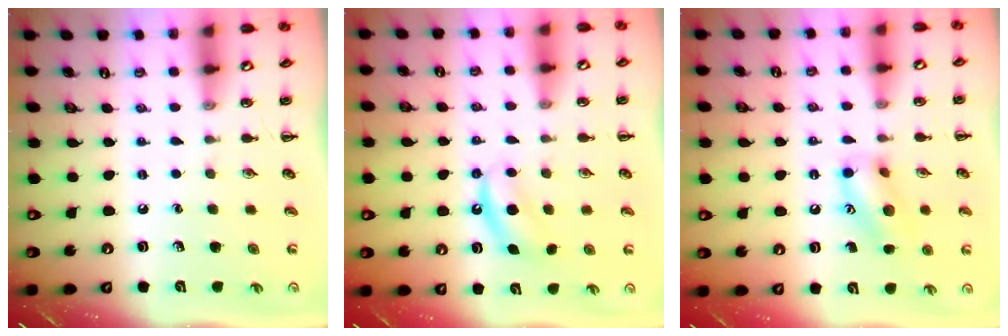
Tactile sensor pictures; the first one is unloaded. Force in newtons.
{"total": 6.7, "press": 6.5, "slide": 1.6}
{"total": 12.7, "press": 12.6, "slide": 1.4}